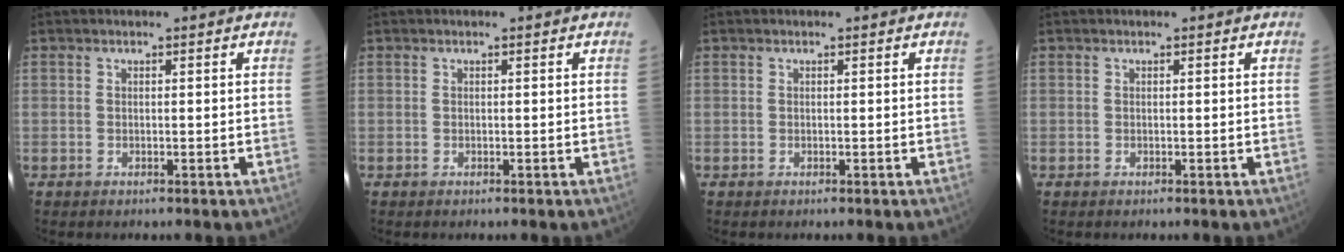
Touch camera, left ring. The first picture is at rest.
{"total": 0.0}
{"total": 0.0}
{"total": 0.0}